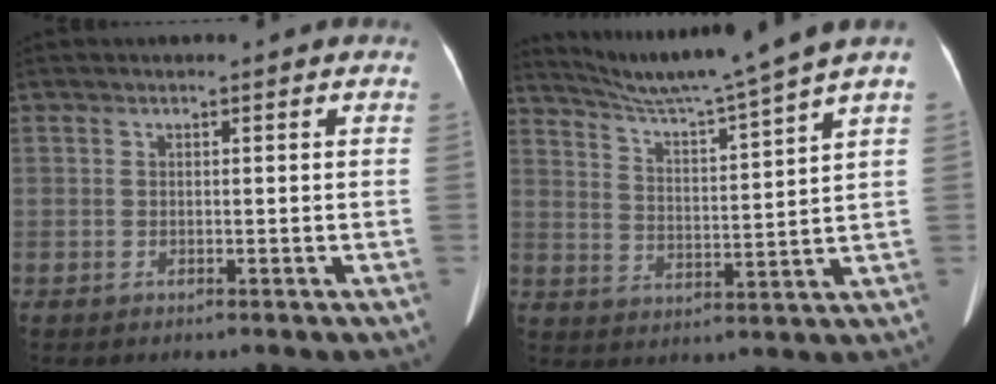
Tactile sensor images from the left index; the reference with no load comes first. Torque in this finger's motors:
{"motor_torque": [0.12, -1.16, 0.02, 0.05]}